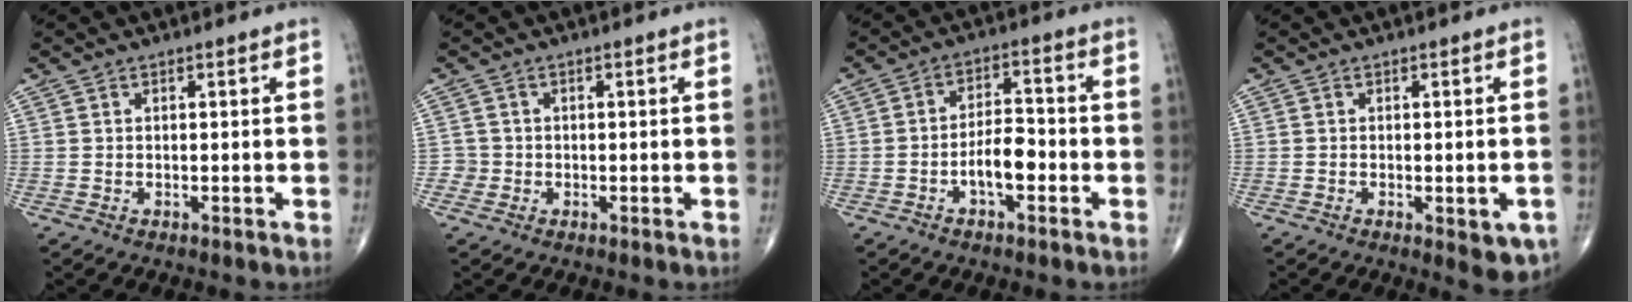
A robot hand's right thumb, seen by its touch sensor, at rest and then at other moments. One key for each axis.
{"total": 1.7, "fx": -0.5, "fy": 1.6, "fz": -0.3, "tx": 0.020, "ty": 0.008, "tz": -0.016}
{"total": 6.7, "fx": -2.4, "fy": 3.1, "fz": 5.4, "tx": -0.081, "ty": 0.025, "tz": -0.045}
{"total": 5.7, "fx": -2.0, "fy": 2.1, "fz": 4.9, "tx": -0.048, "ty": -0.001, "tz": -0.017}